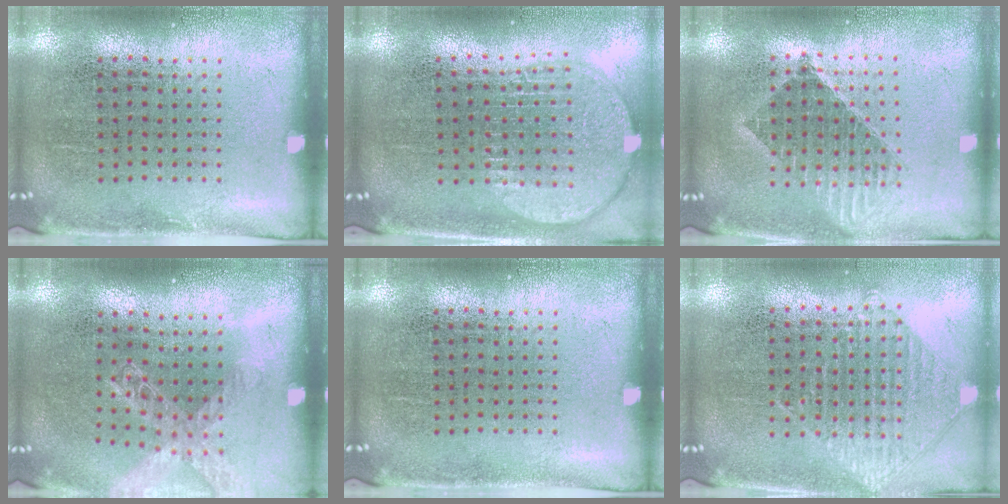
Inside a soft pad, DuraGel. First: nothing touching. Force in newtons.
{"total": 2.0, "press": 1.6, "slide": 1.1}
{"total": 1.5, "press": 1.3, "slide": 0.8}
{"total": 1.4, "press": 1.3, "slide": 0.4}
{"total": 0.0}
{"total": 0.9, "press": 0.9, "slide": 0.1}